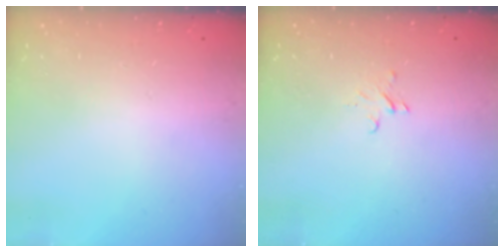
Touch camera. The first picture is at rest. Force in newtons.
{"total": 2.2, "press": 2.2, "slide": 0.2}